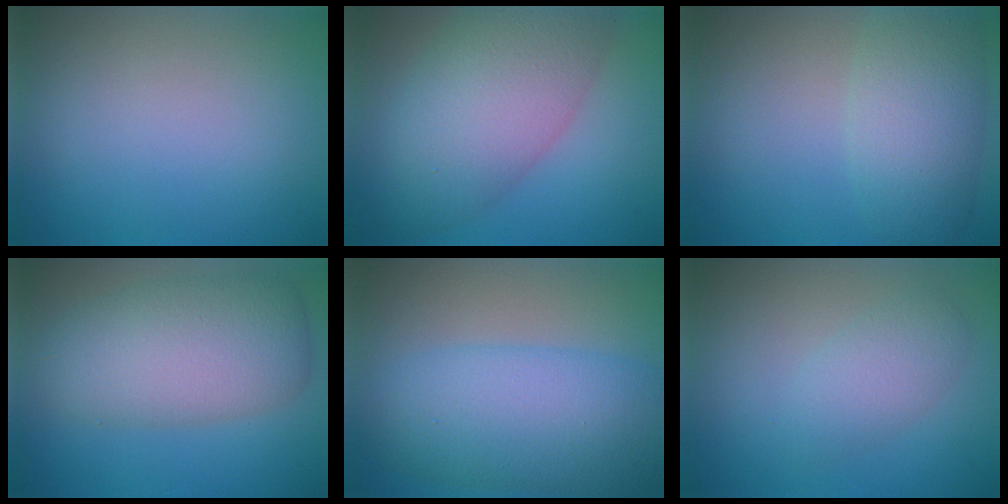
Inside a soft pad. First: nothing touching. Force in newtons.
{"total": 8.8, "press": 8.8, "slide": 0.3}
{"total": 5.6, "press": 5.5, "slide": 0.4}
{"total": 7.5, "press": 7.5, "slide": 0.3}
{"total": 8.9, "press": 8.9, "slide": 0.1}
{"total": 4.0, "press": 4.0, "slide": 0.1}